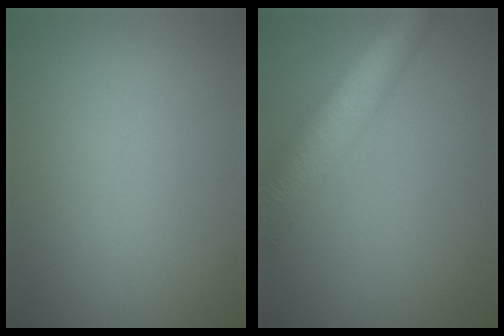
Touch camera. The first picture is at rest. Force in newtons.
{"total": 8.9, "press": 8.9, "slide": 0.4}